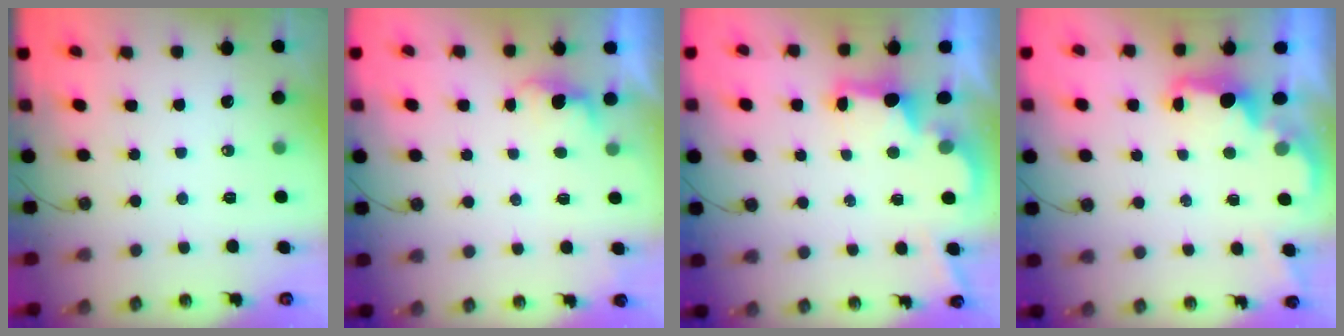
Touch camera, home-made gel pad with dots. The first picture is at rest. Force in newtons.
{"total": 1.4, "press": 1.1, "slide": 0.8}
{"total": 2.5, "press": 2.4, "slide": 0.7}
{"total": 2.0, "press": 1.9, "slide": 0.8}